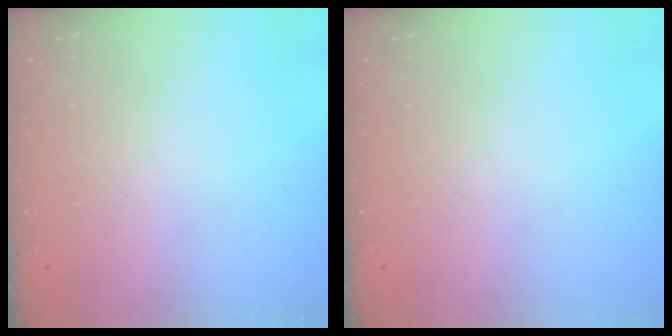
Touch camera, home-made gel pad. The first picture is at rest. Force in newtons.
{"total": 0.0}